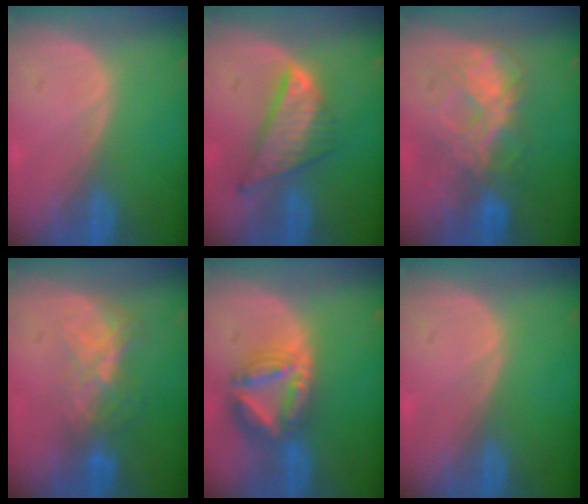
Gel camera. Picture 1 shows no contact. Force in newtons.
{"total": 8.3, "press": 7.1, "slide": 4.3}
{"total": 7.8, "press": 7.3, "slide": 2.8}
{"total": 6.4, "press": 5.6, "slide": 3.1}
{"total": 8.4, "press": 7.3, "slide": 4.1}
{"total": 0.0}